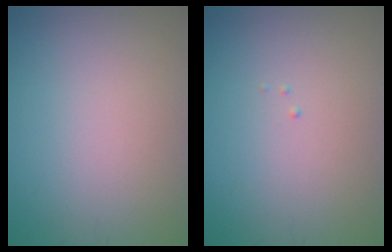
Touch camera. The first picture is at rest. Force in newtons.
{"total": 0.0}